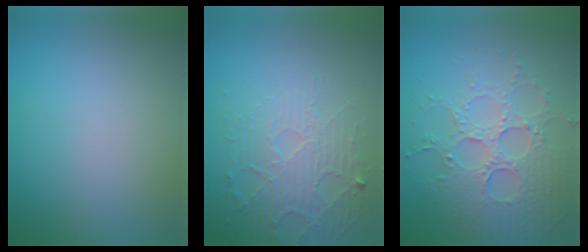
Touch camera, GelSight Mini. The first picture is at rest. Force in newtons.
{"total": 5.0, "press": 3.4, "slide": 3.6}
{"total": 5.1, "press": 4.6, "slide": 2.3}